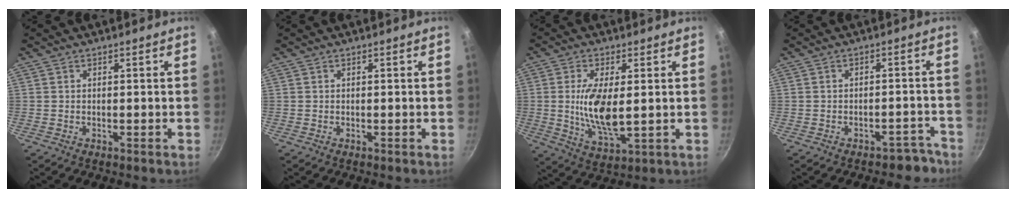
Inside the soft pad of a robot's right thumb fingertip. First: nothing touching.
{"total": 0.0}
{"total": 10.9, "force": [0.6, 4.3, 10.0], "torque": [-0.192, -0.016, 0.015]}
{"total": 4.7, "force": [-3.9, 2.4, 0.8], "torque": [0.038, 0.059, -0.031]}